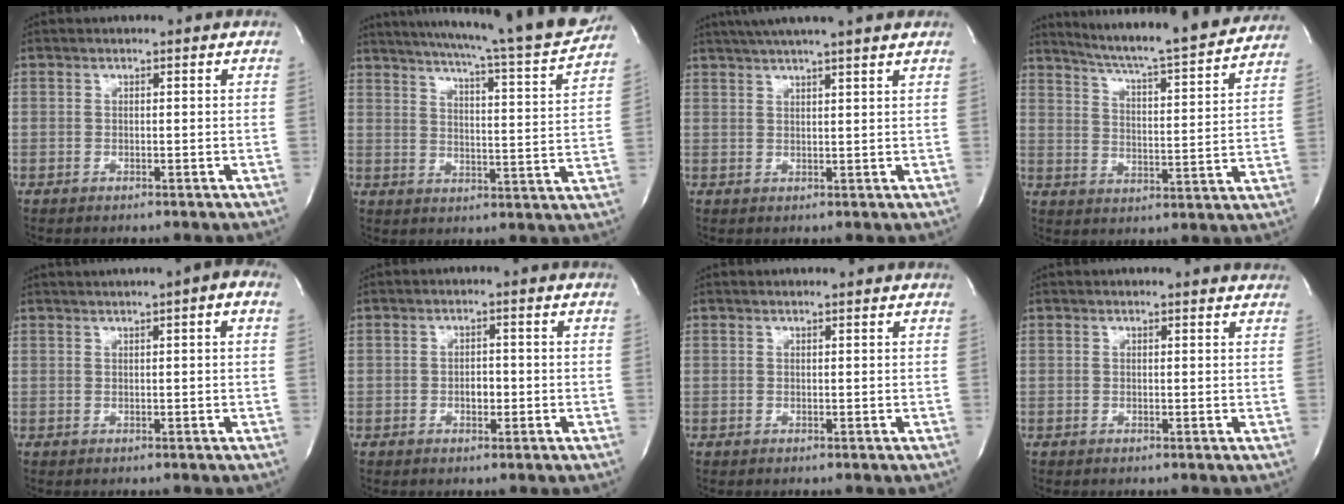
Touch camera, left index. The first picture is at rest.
{"total": 22.7, "force": [20.5, -0.4, 9.9], "torque": [-0.158, -0.057, 0.262]}
{"total": 10.8, "force": [9.1, -0.6, 5.8], "torque": [-0.097, 0.028, 0.116]}
{"total": 20.4, "force": [18.8, 0.2, 8.0], "torque": [-0.130, -0.037, 0.252]}
{"total": 4.5, "force": [2.3, 0.2, 3.9], "torque": [-0.057, 0.021, 0.031]}
{"total": 2.0, "force": [-0.6, 1.1, 1.5], "torque": [-0.023, 0.002, -0.008]}
{"total": 1.3, "force": [1.3, -0.1, 0.3], "torque": [-0.011, 0.005, 0.019]}
{"total": 3.4, "force": [3.3, 0.3, 0.5], "torque": [-0.011, -0.004, 0.022]}